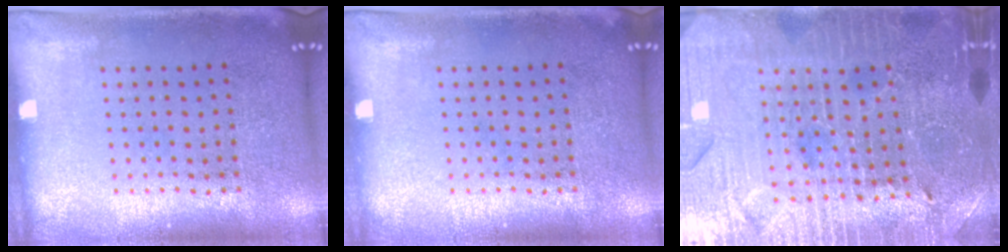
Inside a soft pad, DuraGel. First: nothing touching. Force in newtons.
{"total": 0.0}
{"total": 3.8, "press": 3.7, "slide": 0.8}